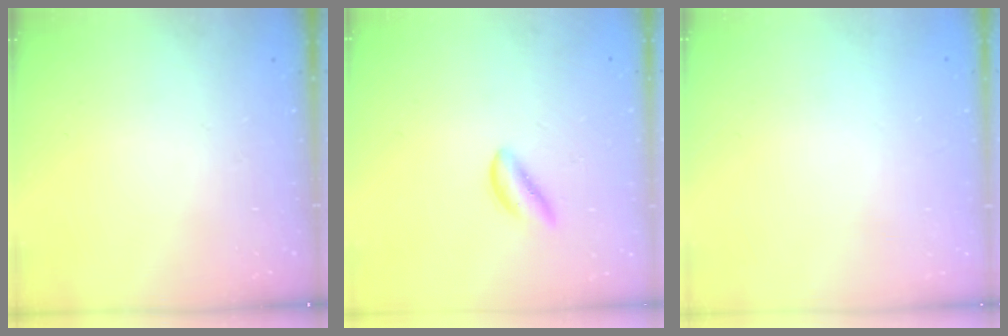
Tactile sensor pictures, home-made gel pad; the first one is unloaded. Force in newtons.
{"total": 1.6, "press": 1.5, "slide": 0.3}
{"total": 2.2, "press": 2.2, "slide": 0.1}